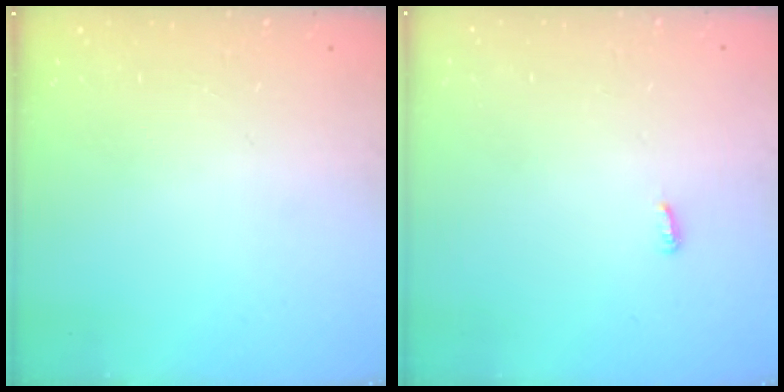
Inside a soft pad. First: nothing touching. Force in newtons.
{"total": 2.6, "press": 2.6, "slide": 0.2}